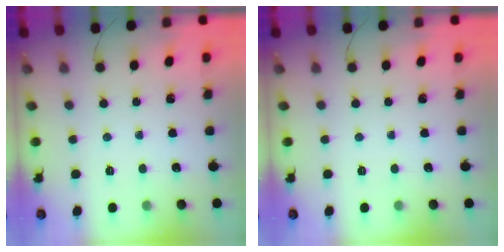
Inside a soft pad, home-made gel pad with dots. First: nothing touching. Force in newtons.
{"total": 0.0}